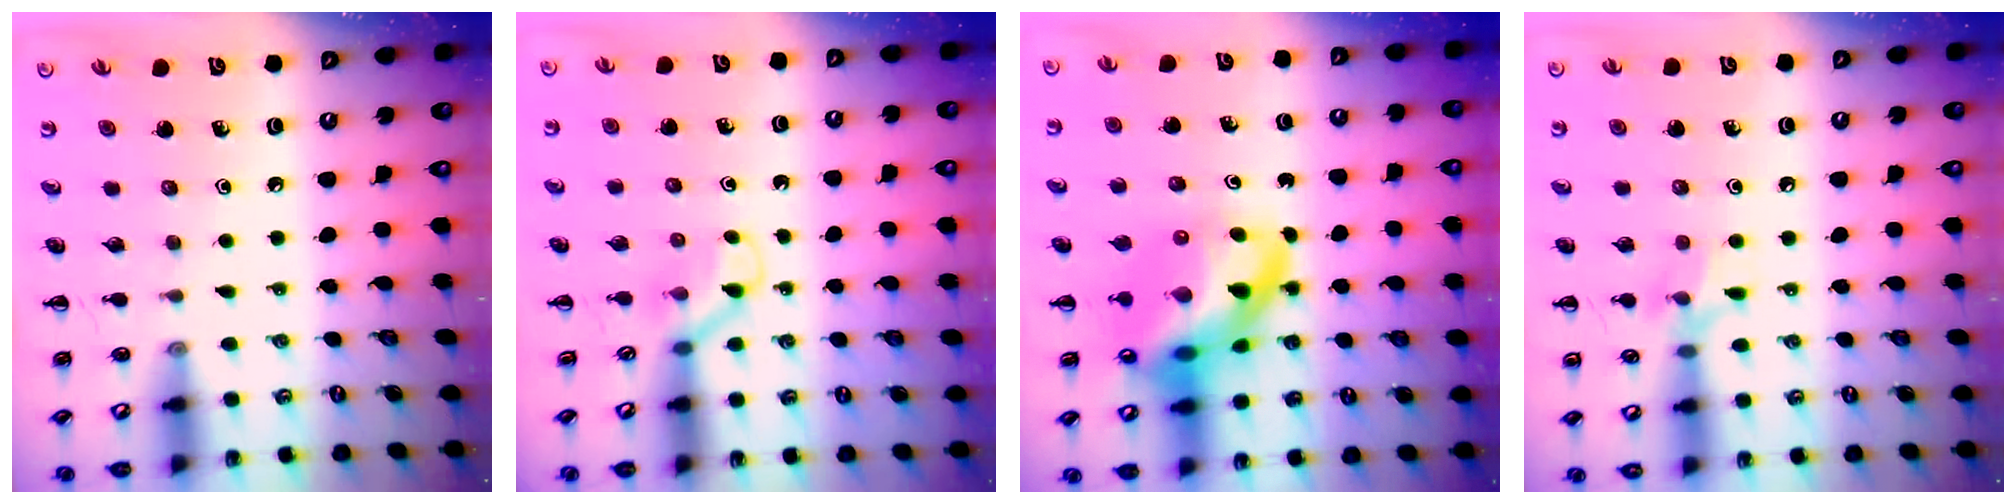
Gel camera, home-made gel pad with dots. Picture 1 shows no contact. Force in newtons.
{"total": 3.9, "press": 3.7, "slide": 1.4}
{"total": 18.4, "press": 18.0, "slide": 3.8}
{"total": 7.1, "press": 6.9, "slide": 1.8}